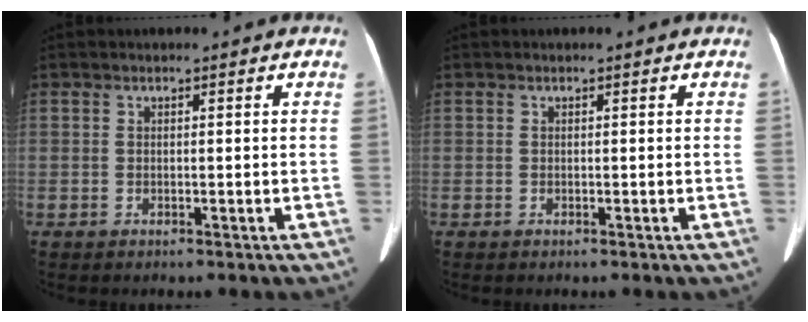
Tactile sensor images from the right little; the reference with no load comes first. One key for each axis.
{"total": 0.0}